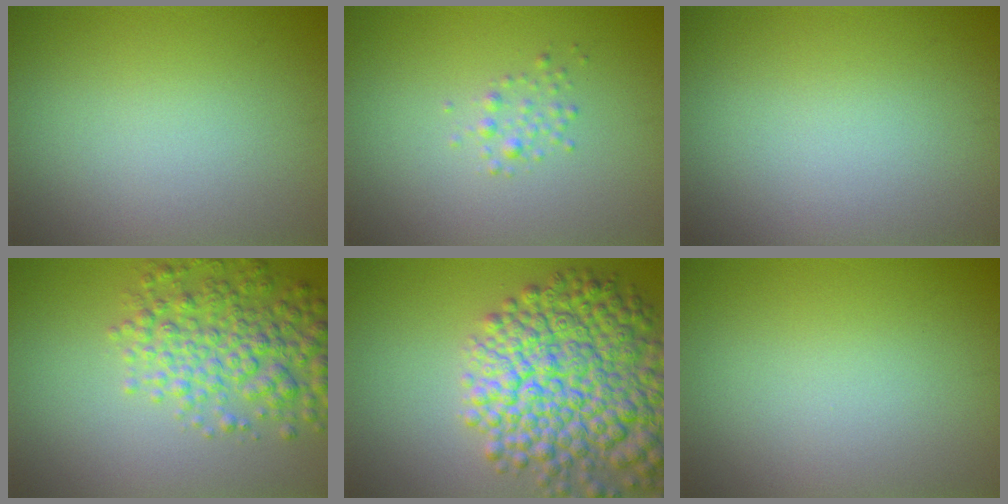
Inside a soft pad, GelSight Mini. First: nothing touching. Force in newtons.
{"total": 1.2, "press": 1.2, "slide": 0.0}
{"total": 0.0}
{"total": 5.5, "press": 5.5, "slide": 0.2}
{"total": 11.5, "press": 11.4, "slide": 0.6}
{"total": 0.0}